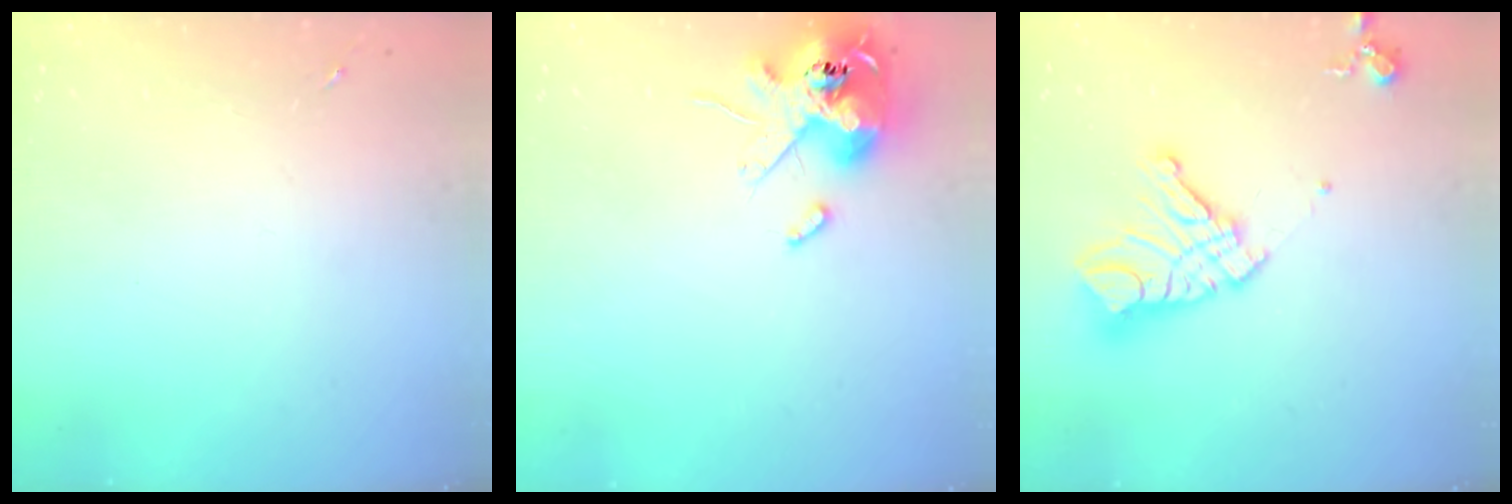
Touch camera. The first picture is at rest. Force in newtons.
{"total": 13.8, "press": 13.6, "slide": 2.2}
{"total": 16.4, "press": 16.3, "slide": 2.1}